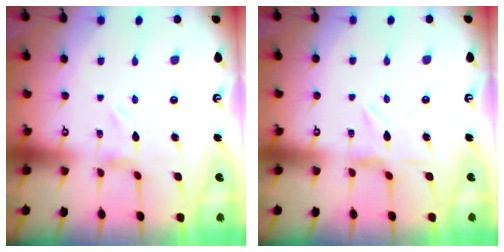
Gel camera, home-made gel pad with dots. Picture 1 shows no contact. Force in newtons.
{"total": 1.7, "press": 1.7, "slide": 0.2}